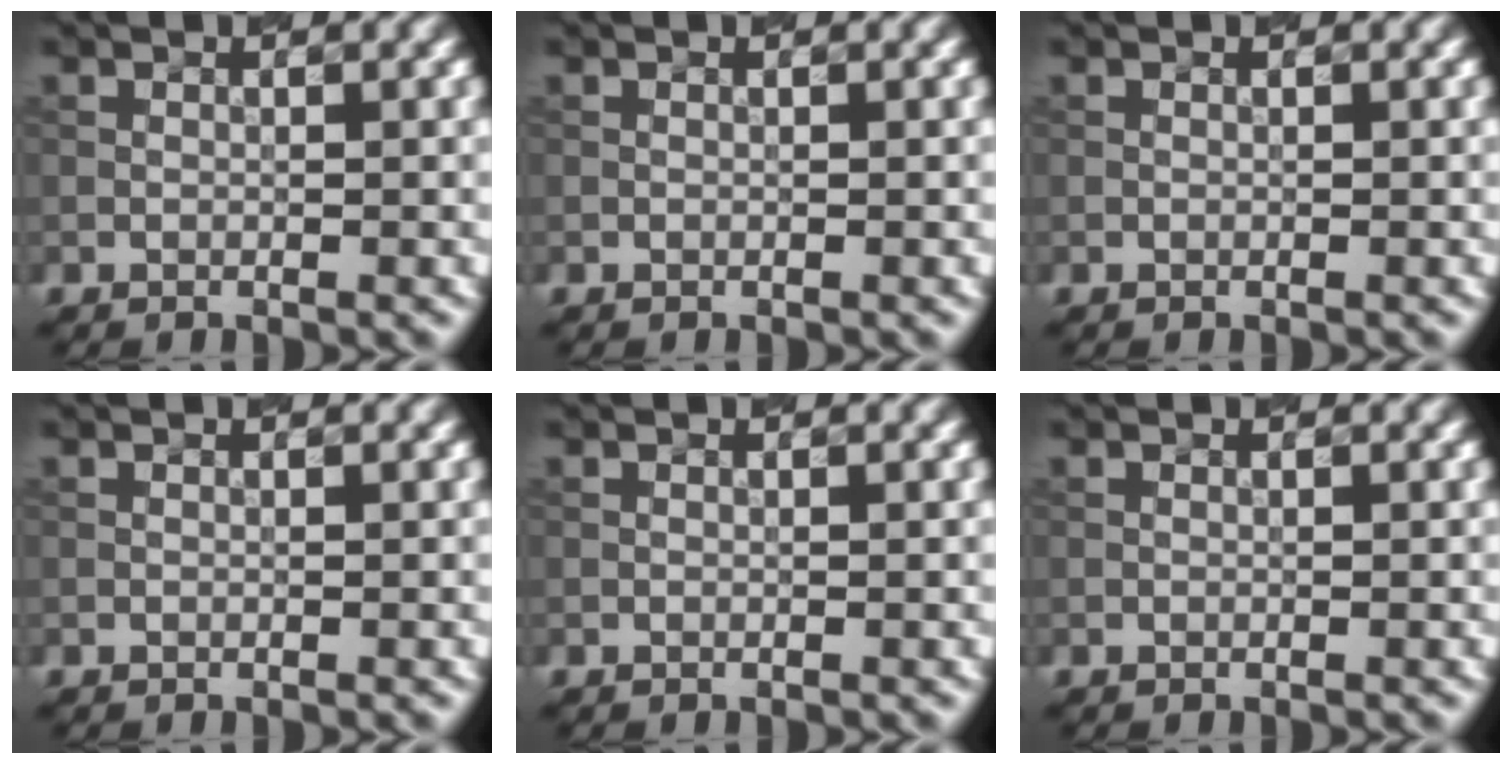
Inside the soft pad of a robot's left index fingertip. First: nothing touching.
{"total": 0.0}
{"total": 0.0}
{"total": 0.0}
{"total": 0.0}
{"total": 0.0}